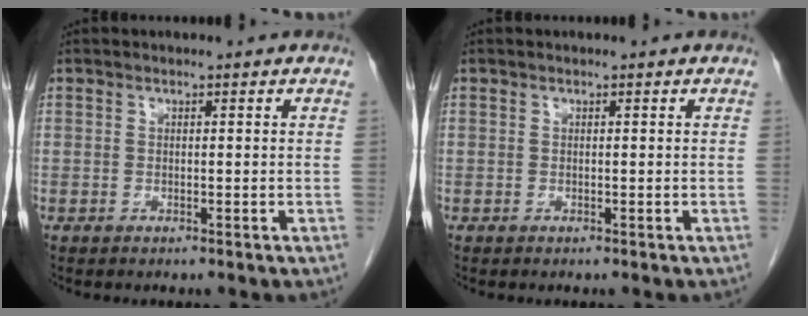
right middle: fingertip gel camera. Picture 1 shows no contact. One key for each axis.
{"total": 0.0}